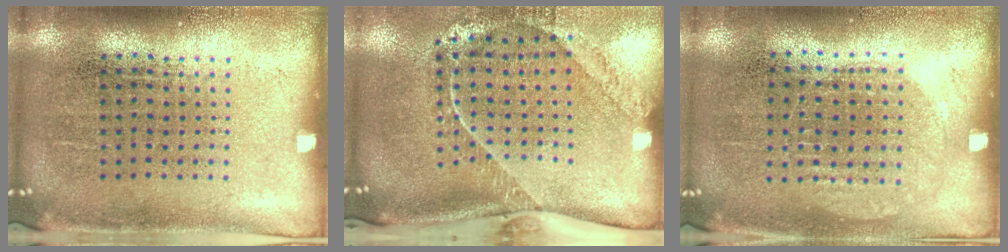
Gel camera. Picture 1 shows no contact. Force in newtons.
{"total": 2.4, "press": 1.7, "slide": 1.7}
{"total": 1.0, "press": 0.9, "slide": 0.4}